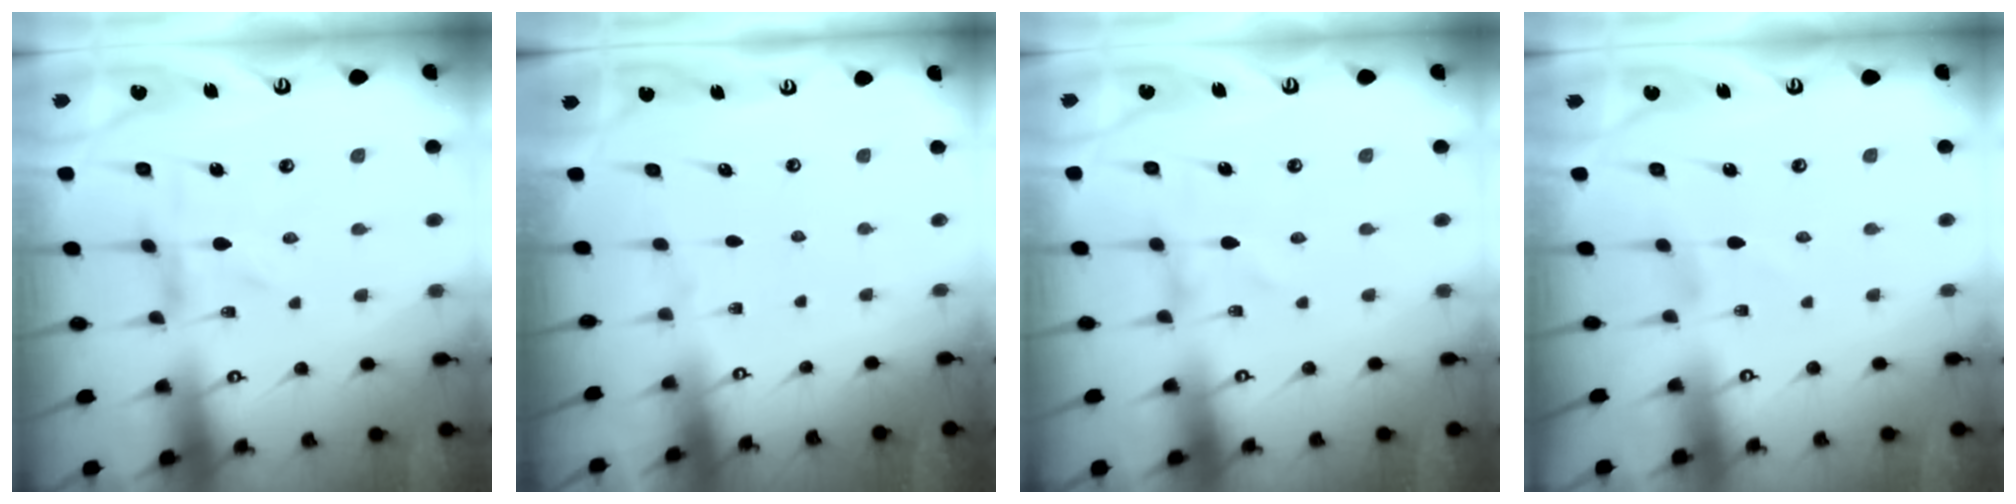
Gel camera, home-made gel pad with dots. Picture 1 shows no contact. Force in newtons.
{"total": 0.0}
{"total": 0.0}
{"total": 1.2, "press": 1.2, "slide": 0.1}